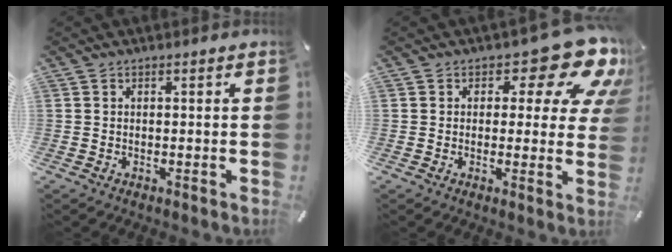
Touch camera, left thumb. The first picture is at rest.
{"total": 13.8, "force": [7.2, 6.4, 9.8], "torque": [-0.122, -0.050, 0.120]}